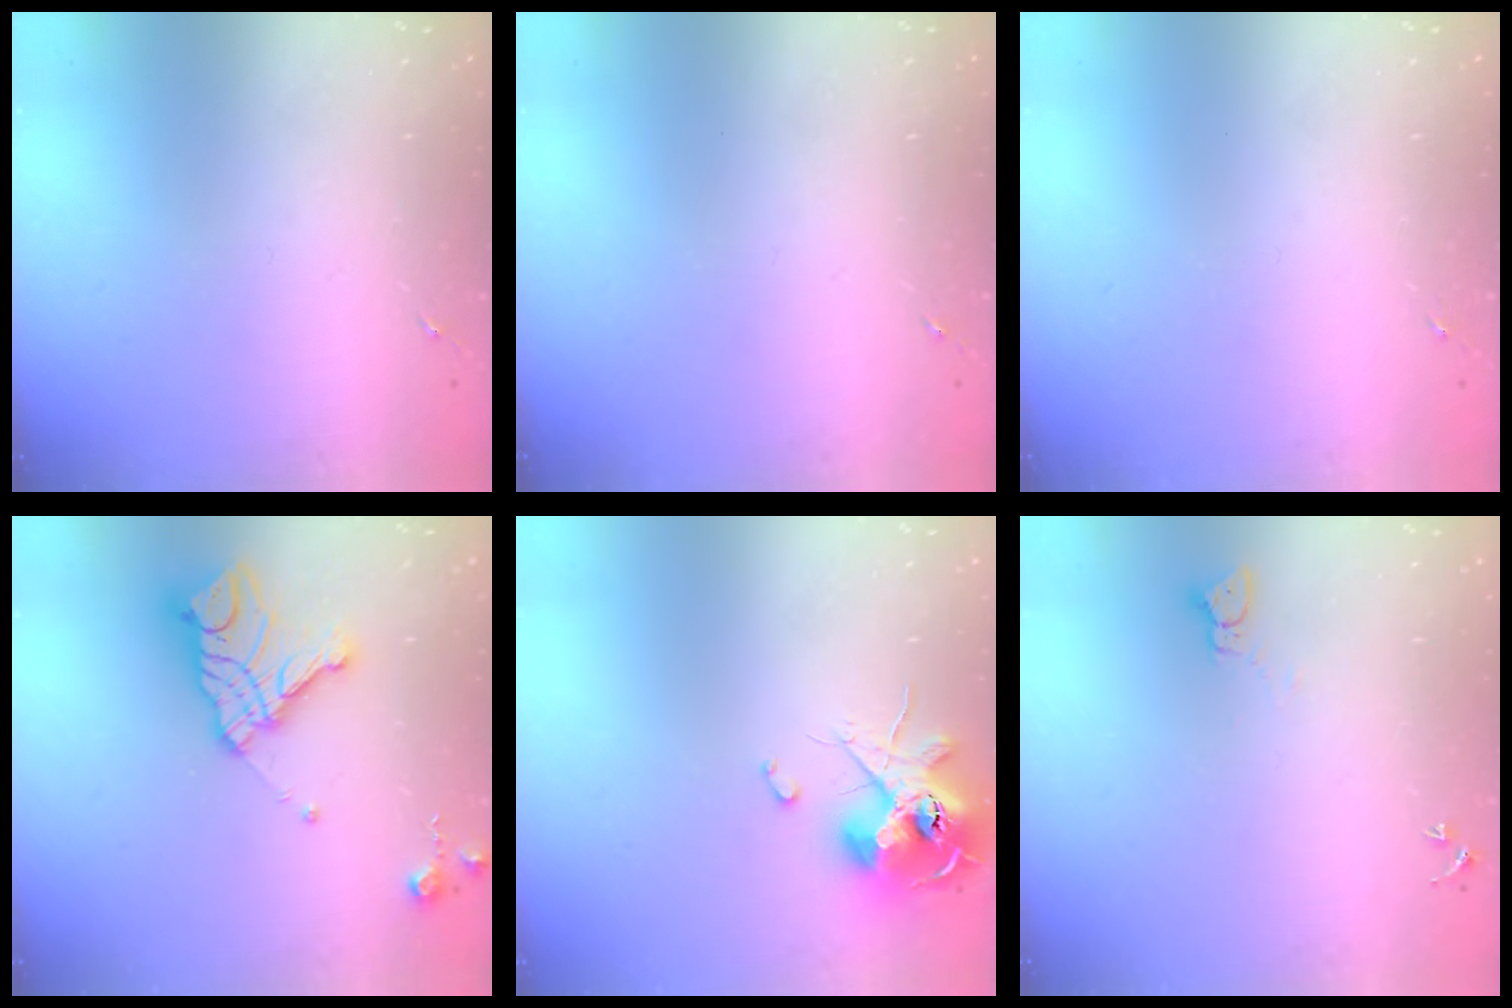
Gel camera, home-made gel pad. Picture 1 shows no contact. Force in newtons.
{"total": 0.0}
{"total": 0.0}
{"total": 18.0, "press": 17.9, "slide": 1.7}
{"total": 13.7, "press": 13.6, "slide": 1.8}
{"total": 2.3, "press": 2.3, "slide": 0.3}